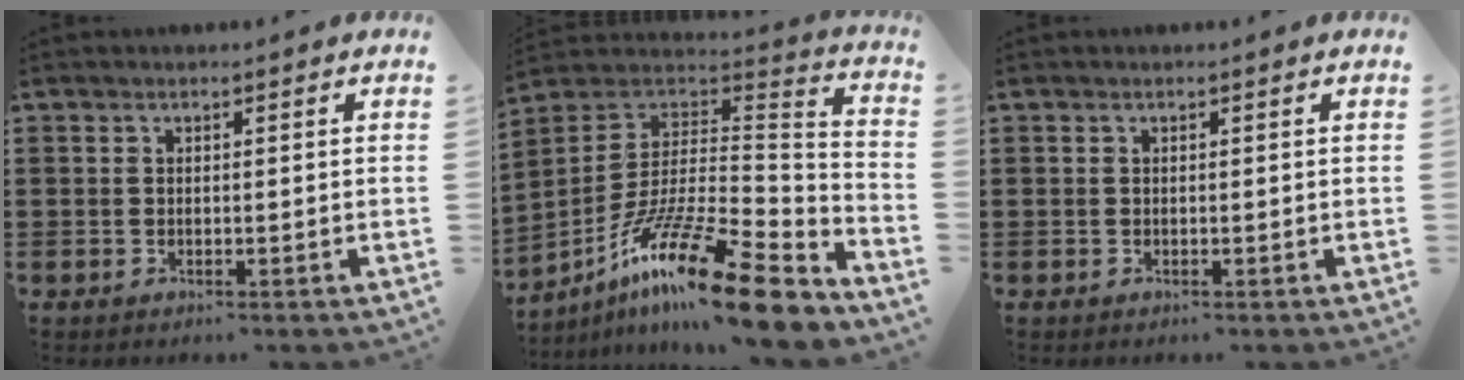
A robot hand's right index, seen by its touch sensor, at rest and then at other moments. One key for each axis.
{"total": 18.2, "fx": -12.4, "fy": 2.6, "fz": 13.1, "tx": -0.239, "ty": 0.027, "tz": -0.222}
{"total": 0.0}